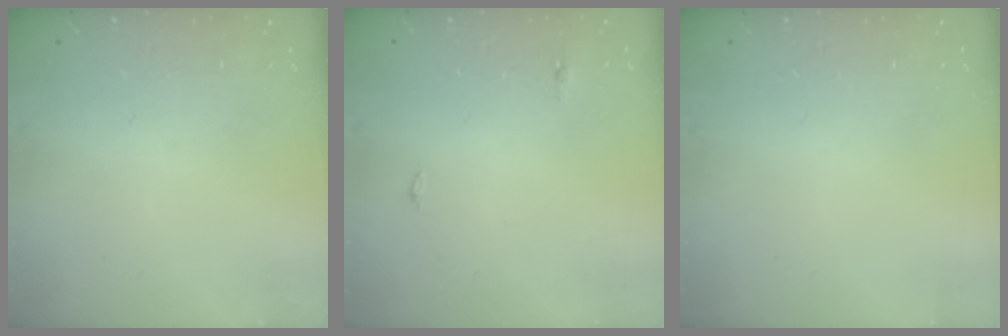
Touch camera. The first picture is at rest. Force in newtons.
{"total": 3.7, "press": 3.3, "slide": 1.7}
{"total": 0.0}